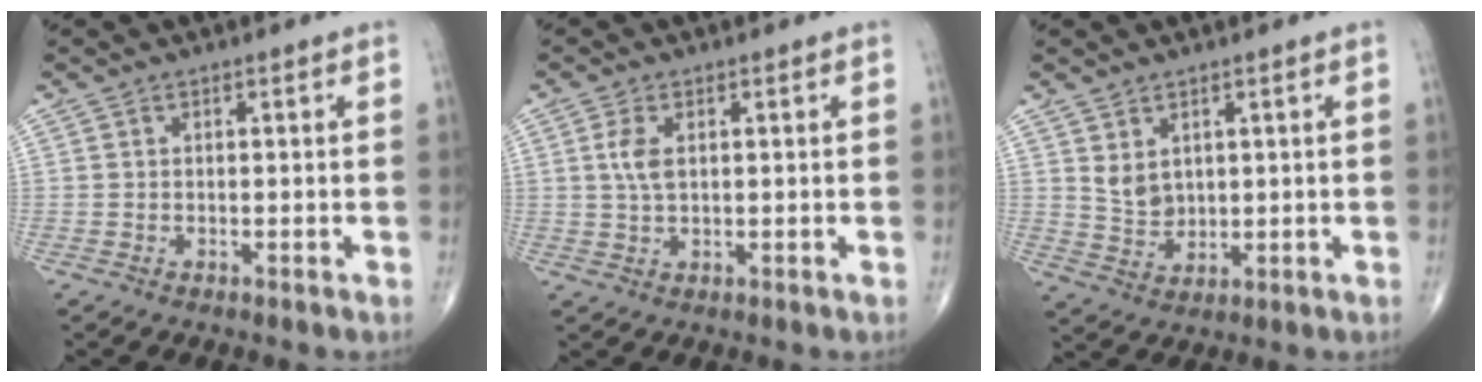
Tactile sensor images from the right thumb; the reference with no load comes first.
{"total": 3.8, "force": [0.9, 1.9, 3.2], "torque": [-0.070, 0.000, 0.019]}
{"total": 4.4, "force": [1.8, 3.1, 2.6], "torque": [-0.036, -0.022, 0.045]}